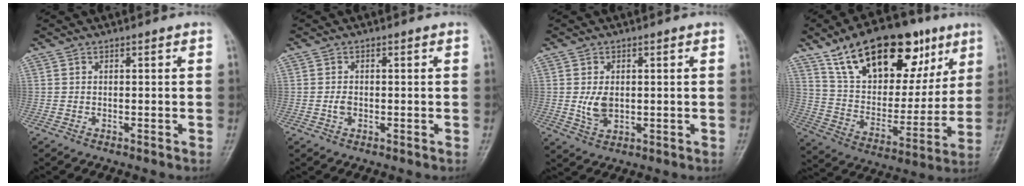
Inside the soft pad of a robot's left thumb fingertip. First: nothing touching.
{"total": 1.6, "force": [-0.3, 1.1, 1.1], "torque": [-0.018, 0.002, -0.006]}
{"total": 4.5, "force": [0.2, 2.9, 3.4], "torque": [-0.056, -0.007, 0.011]}
{"total": 26.9, "force": [14.9, 13.9, 17.5], "torque": [-0.234, -0.022, 0.251]}